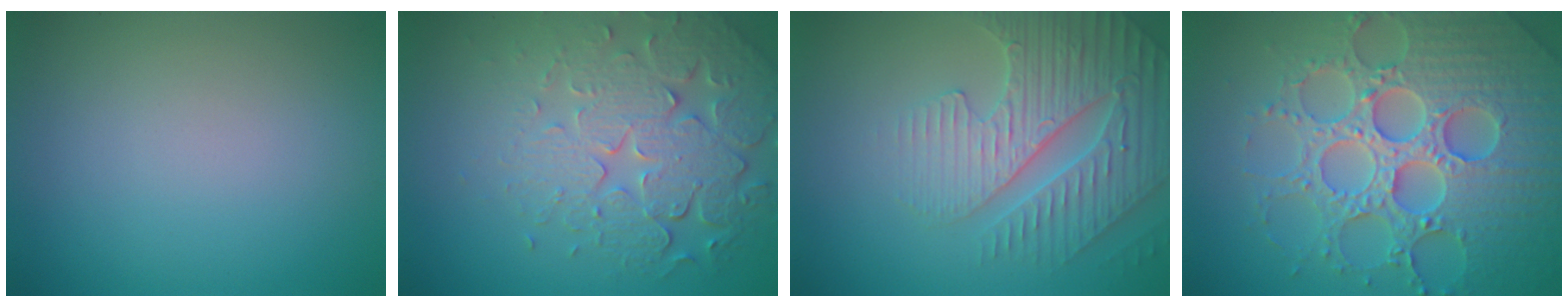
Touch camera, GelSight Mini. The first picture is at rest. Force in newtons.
{"total": 7.2, "press": 5.4, "slide": 4.8}
{"total": 4.7, "press": 4.6, "slide": 1.1}
{"total": 8.0, "press": 7.8, "slide": 1.7}